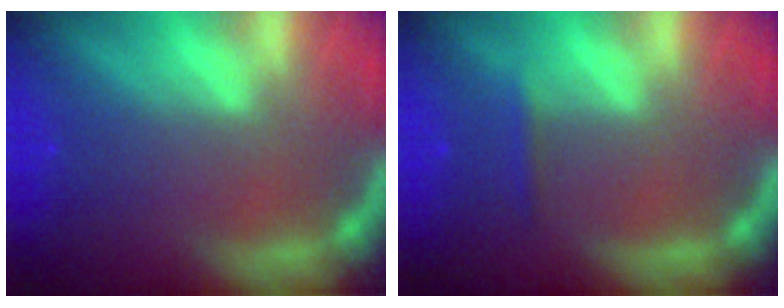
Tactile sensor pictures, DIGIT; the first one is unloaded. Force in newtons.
{"total": 0.9}